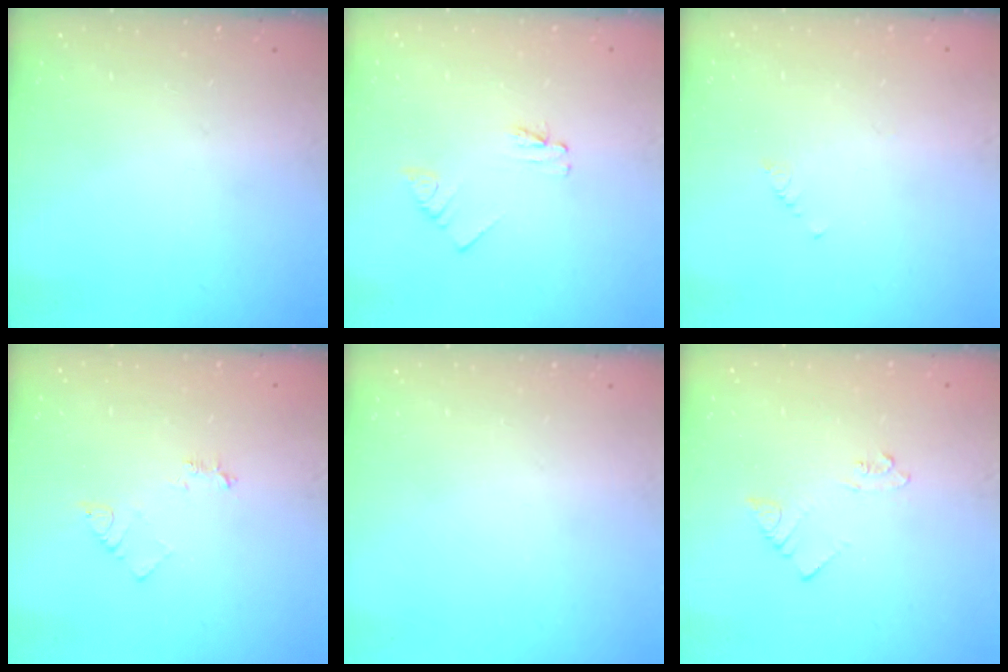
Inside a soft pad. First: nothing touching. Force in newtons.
{"total": 1.6, "press": 1.6, "slide": 0.2}
{"total": 0.7, "press": 0.6, "slide": 0.2}
{"total": 3.9, "press": 3.8, "slide": 0.4}
{"total": 0.0}
{"total": 3.6, "press": 3.6, "slide": 0.6}